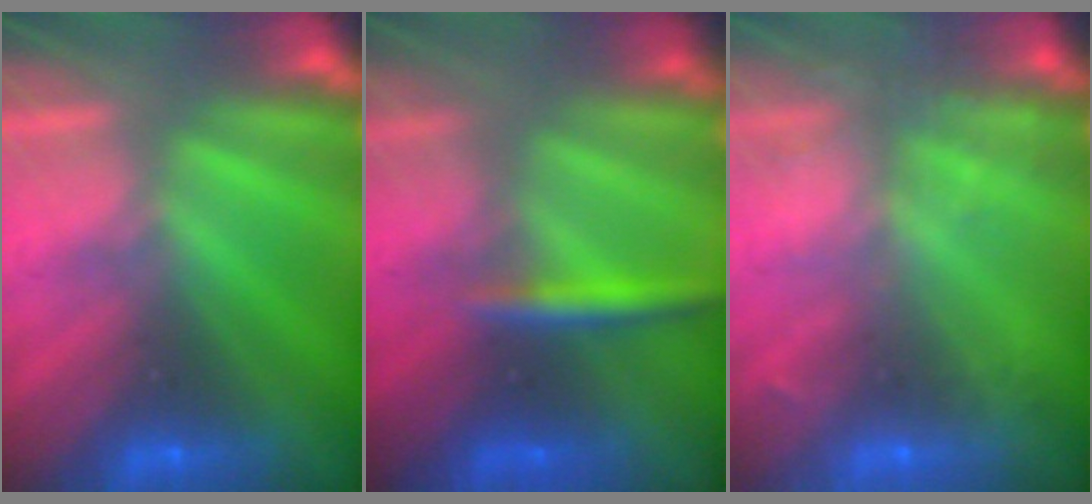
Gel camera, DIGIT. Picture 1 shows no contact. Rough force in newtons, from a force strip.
{"total": 3.0}
{"total": 9.1}